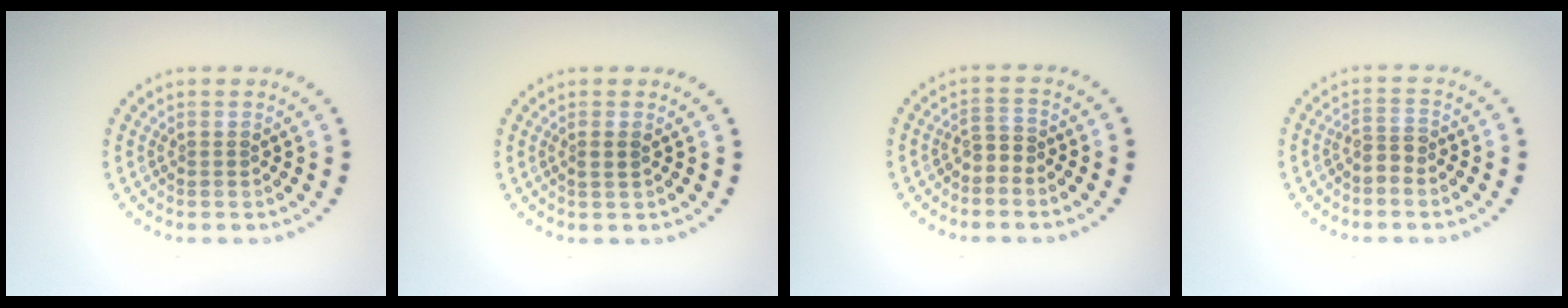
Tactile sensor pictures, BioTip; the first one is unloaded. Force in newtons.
{"total": 0.9, "press": 0.7, "slide": 0.6}
{"total": 1.4, "press": 0.9, "slide": 1.0}
{"total": 1.9, "press": 1.4, "slide": 1.3}